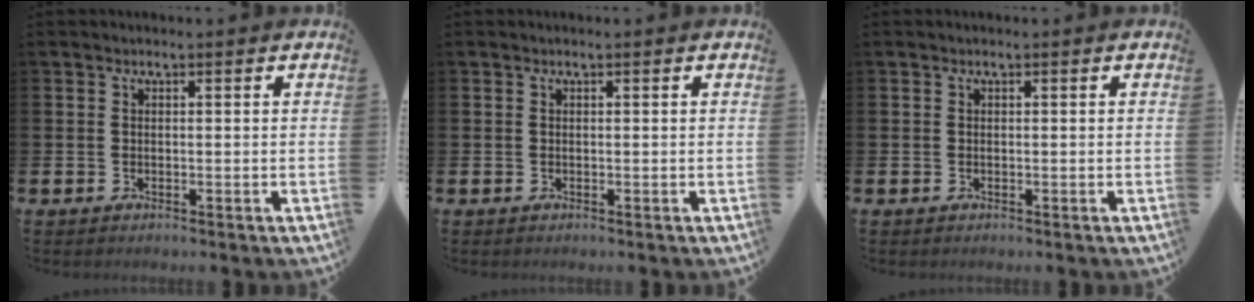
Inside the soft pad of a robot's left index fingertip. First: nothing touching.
{"total": 0.0}
{"total": 0.0}